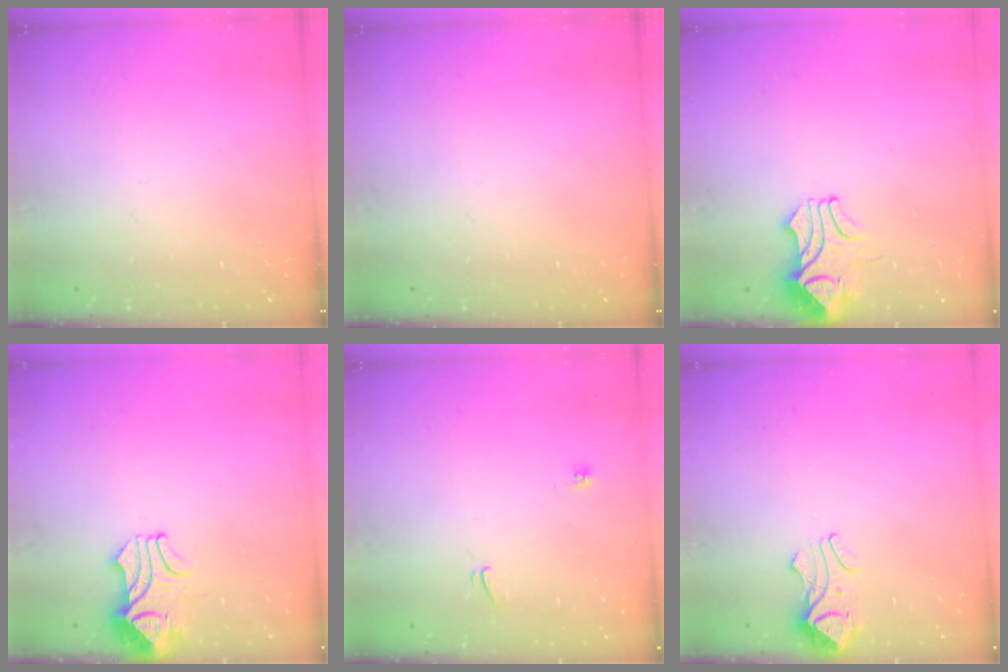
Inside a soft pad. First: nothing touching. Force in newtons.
{"total": 0.0}
{"total": 2.4, "press": 2.2, "slide": 0.8}
{"total": 2.2, "press": 2.1, "slide": 0.7}
{"total": 1.1, "press": 1.0, "slide": 0.4}
{"total": 2.9, "press": 2.9, "slide": 0.4}